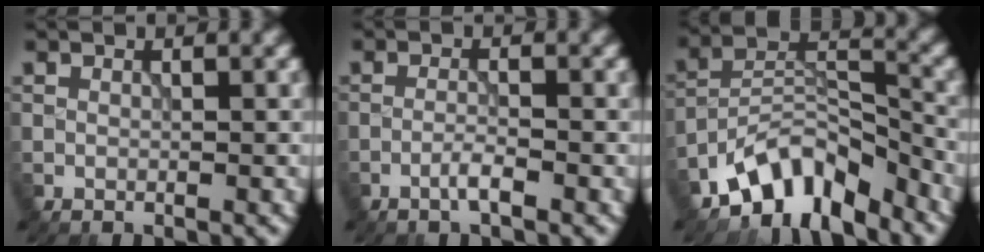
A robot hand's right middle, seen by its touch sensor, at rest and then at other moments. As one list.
[{"total": 1.6, "force": [-1.0, 0.1, 1.2], "torque": [-0.022, 0.005, -0.023]}, {"total": 7.4, "force": [-6.0, 2.9, 3.2], "torque": [-0.040, 0.002, -0.122]}]